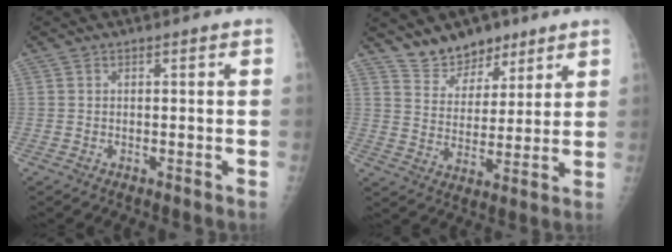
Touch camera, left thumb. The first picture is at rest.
{"total": 8.8, "force": [6.9, 4.9, 2.3], "torque": [-0.002, -0.051, 0.126]}